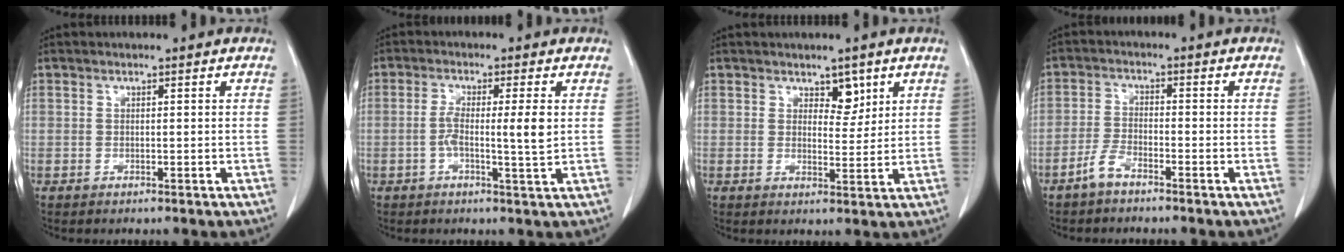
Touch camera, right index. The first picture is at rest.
{"total": 5.4, "force": [-0.1, 0.1, 5.4], "torque": [-0.095, -0.002, -0.003]}
{"total": 3.3, "force": [2.1, 1.8, 1.9], "torque": [-0.020, -0.004, 0.035]}
{"total": 3.2, "force": [-2.5, 0.9, 1.8], "torque": [-0.045, 0.003, -0.050]}